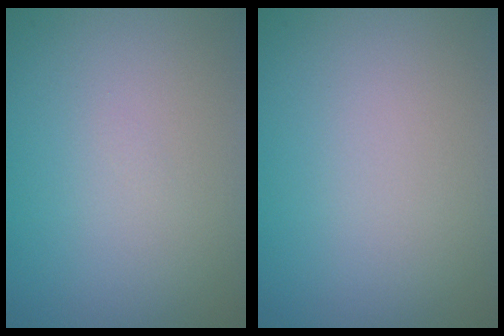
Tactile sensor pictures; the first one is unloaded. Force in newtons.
{"total": 0.0}